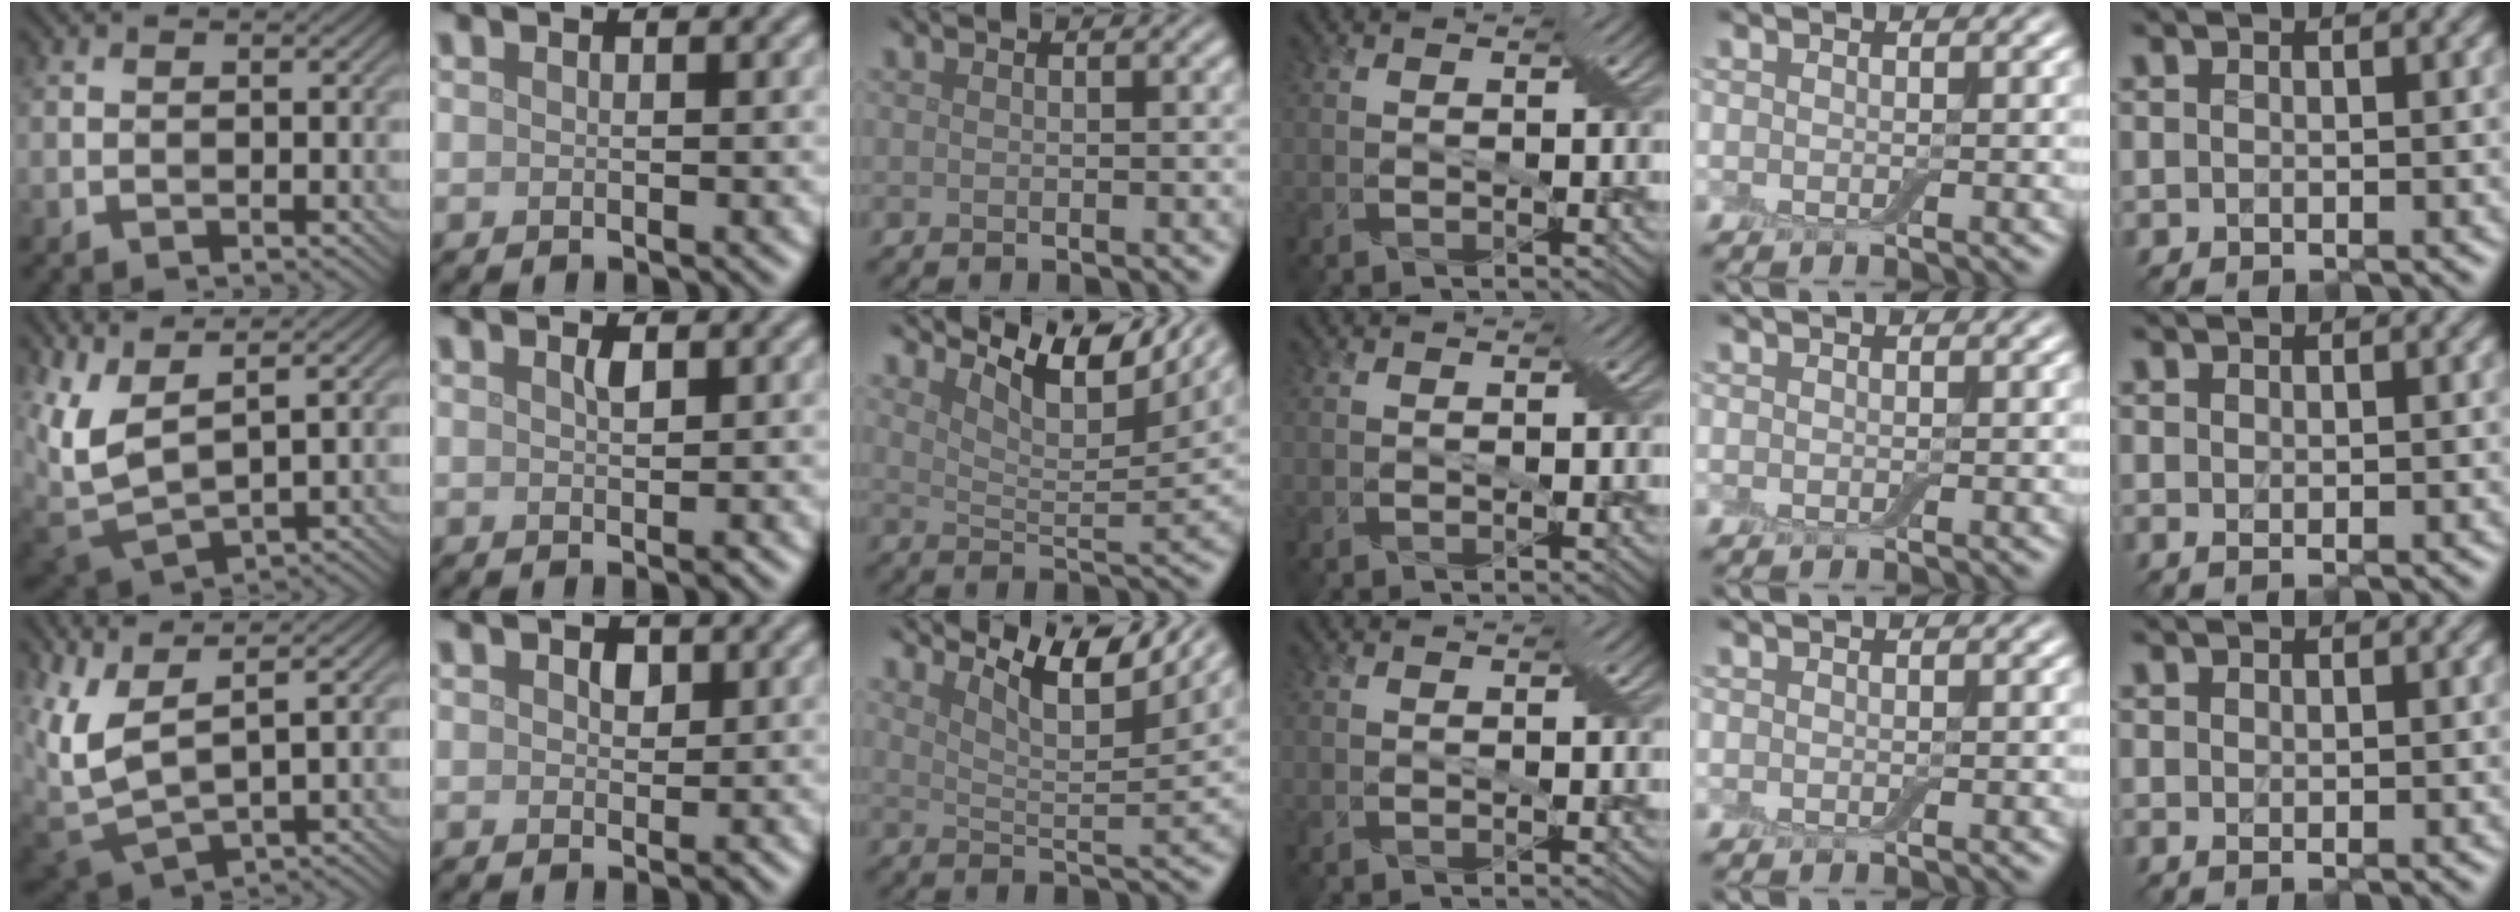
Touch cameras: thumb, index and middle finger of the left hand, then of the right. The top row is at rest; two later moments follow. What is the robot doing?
{"motion": "cut", "object": "aluminum foil"}